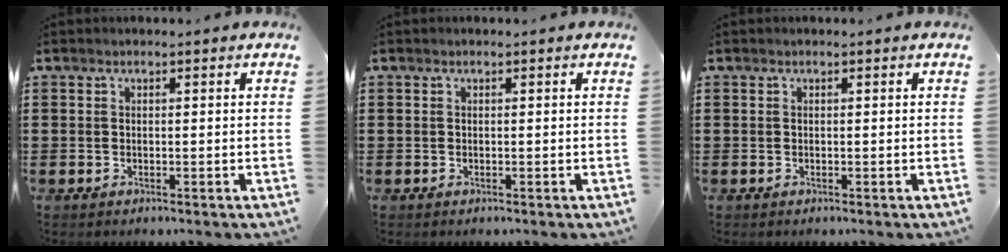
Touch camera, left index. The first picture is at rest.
{"total": 0.0}
{"total": 0.0}